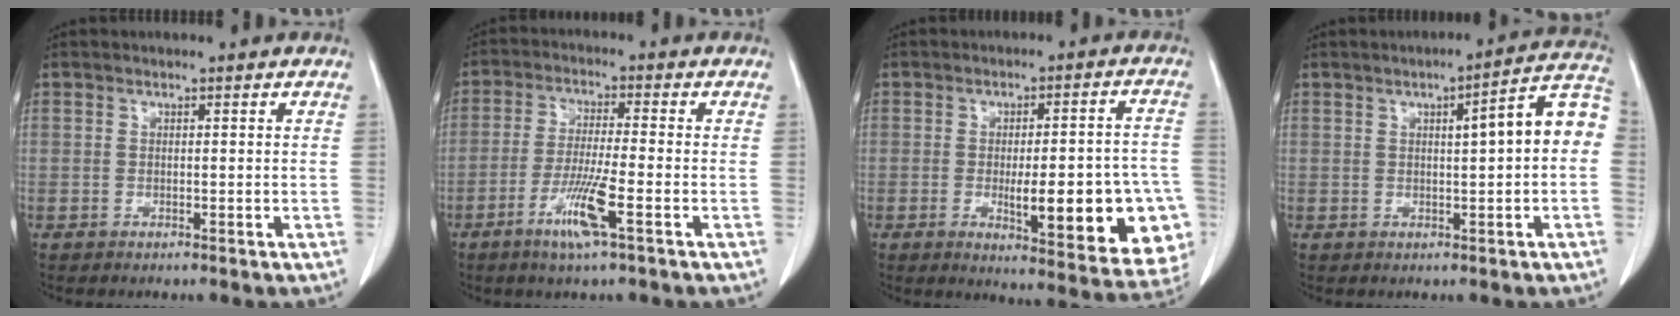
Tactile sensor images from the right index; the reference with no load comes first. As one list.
[{"total": 7.7, "force": [-3.7, -0.2, 6.8], "torque": [-0.135, -0.016, -0.071]}, {"total": 18.3, "force": [-4.9, 4.4, 17.1], "torque": [-0.134, 0.018, -0.040]}, {"total": 8.5, "force": [0.8, 0.8, 8.4], "torque": [-0.107, 0.027, 0.005]}]